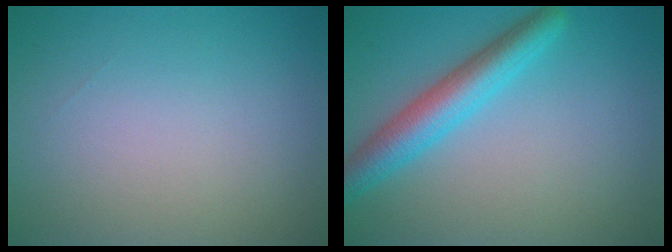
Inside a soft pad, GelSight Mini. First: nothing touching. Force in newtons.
{"total": 4.5, "press": 4.5, "slide": 0.2}